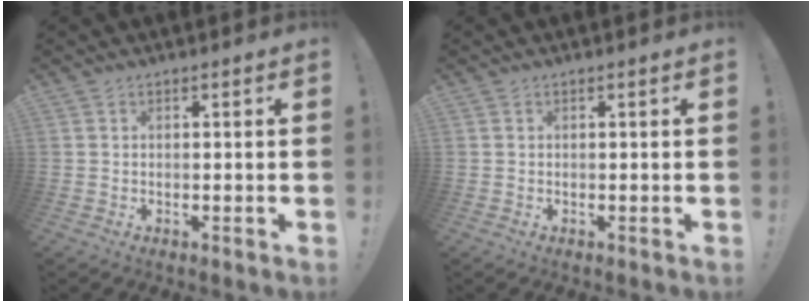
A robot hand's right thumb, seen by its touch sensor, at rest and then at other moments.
{"total": 0.0}